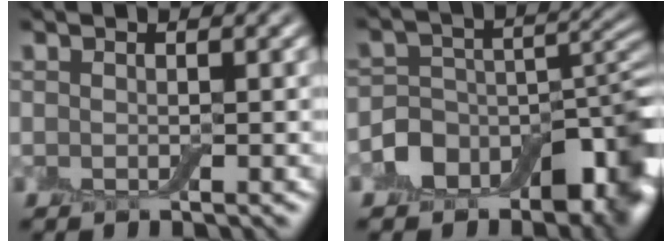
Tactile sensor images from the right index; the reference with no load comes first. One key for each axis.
{"total": 10.2, "fx": -5.8, "fy": 6.1, "fz": 5.6, "tx": -0.083, "ty": -0.002, "tz": -0.105}